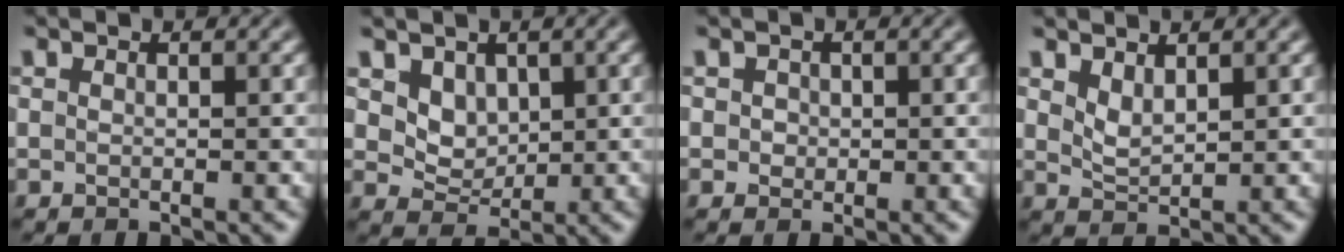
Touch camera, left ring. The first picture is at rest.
{"total": 3.0, "force": [1.2, 2.3, 1.4], "torque": [-0.037, -0.020, 0.034]}
{"total": 1.0, "force": [0.2, 0.9, 0.3], "torque": [0.000, -0.002, 0.004]}
{"total": 1.8, "force": [1.2, 0.7, 1.1], "torque": [-0.026, -0.007, 0.029]}